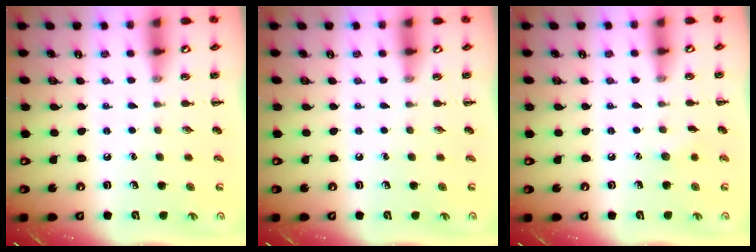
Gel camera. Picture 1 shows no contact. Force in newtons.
{"total": 0.0}
{"total": 4.4, "press": 4.2, "slide": 1.2}